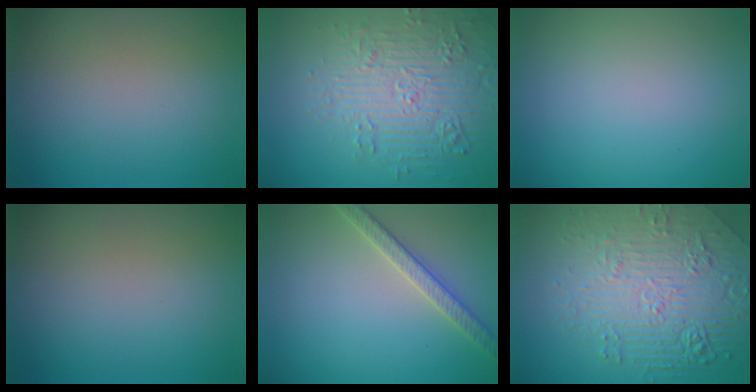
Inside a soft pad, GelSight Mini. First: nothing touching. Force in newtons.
{"total": 5.5, "press": 5.3, "slide": 1.4}
{"total": 0.0}
{"total": 0.0}
{"total": 2.8, "press": 2.8, "slide": 0.4}
{"total": 8.5, "press": 6.1, "slide": 5.9}